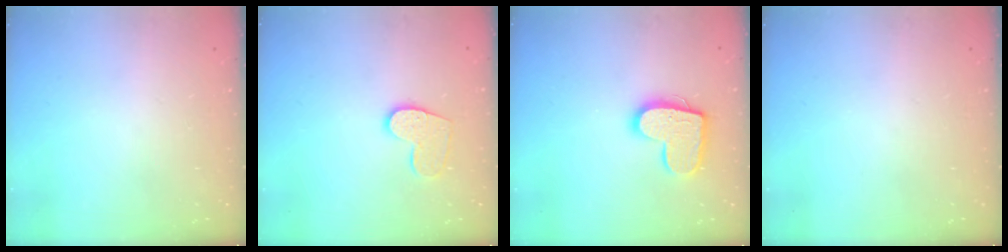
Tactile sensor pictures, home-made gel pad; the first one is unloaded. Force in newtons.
{"total": 9.9, "press": 9.9, "slide": 0.7}
{"total": 14.5, "press": 14.5, "slide": 0.8}
{"total": 0.0}